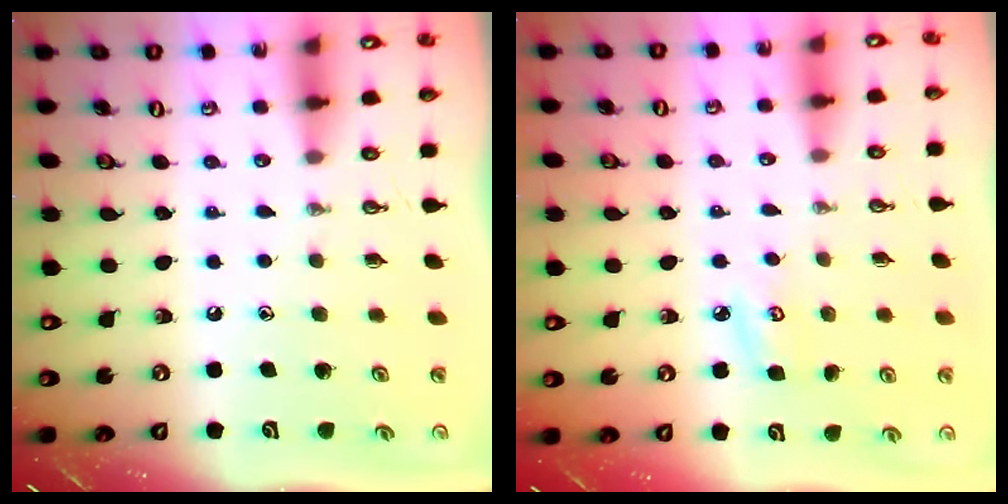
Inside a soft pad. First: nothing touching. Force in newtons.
{"total": 5.5, "press": 5.5, "slide": 0.6}